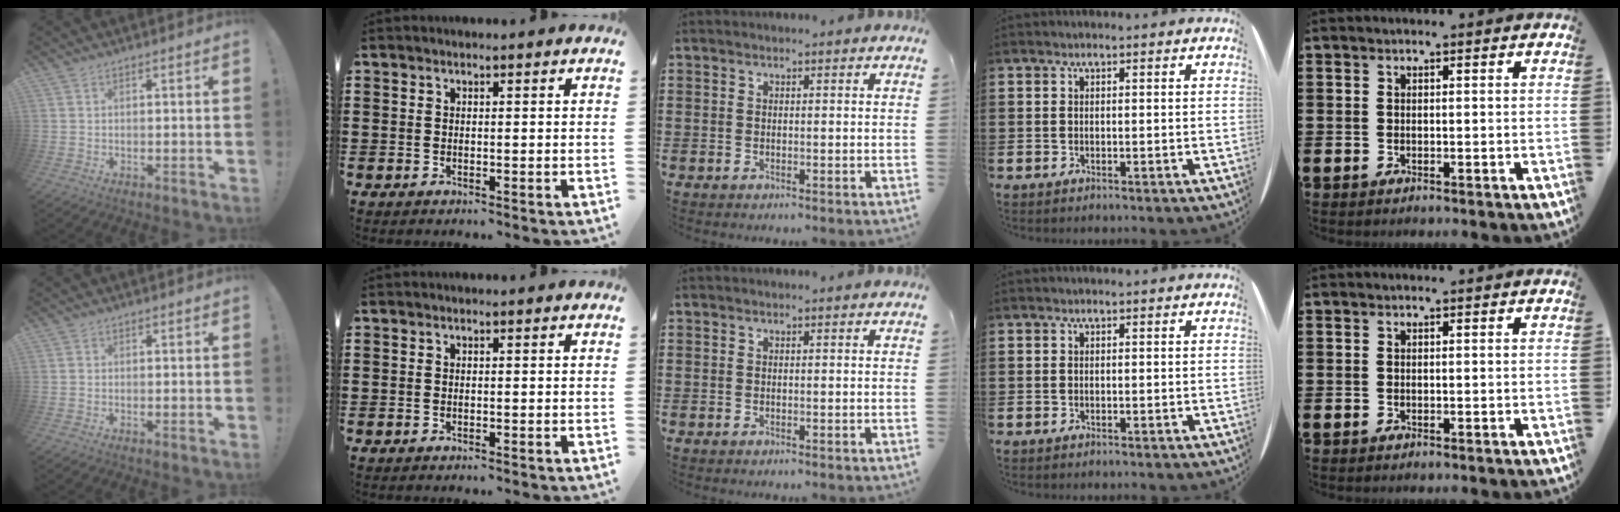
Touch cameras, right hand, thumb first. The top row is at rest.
{"thumb": {"total": 0.6, "force": [-0.3, 0.2, 0.4], "torque": [-0.013, 0.003, -0.005]}}